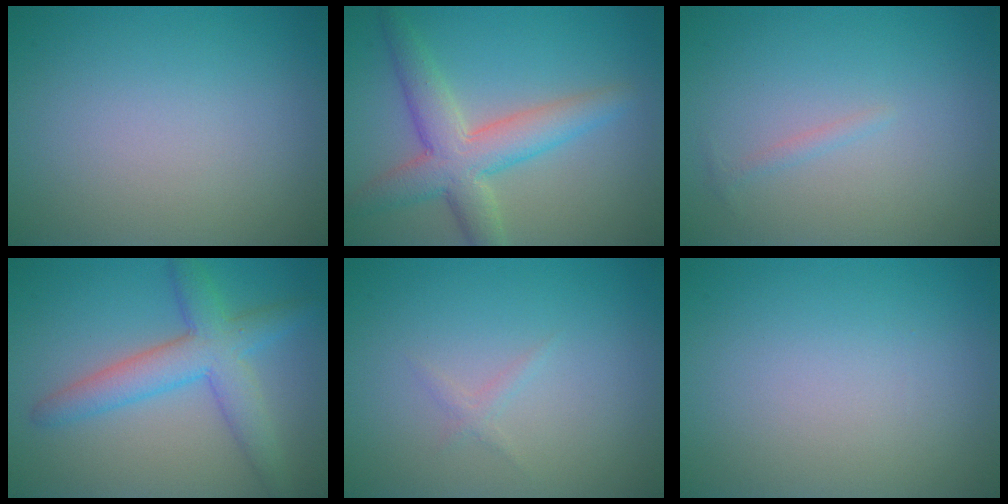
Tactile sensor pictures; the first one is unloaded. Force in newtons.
{"total": 5.6, "press": 5.6, "slide": 0.2}
{"total": 0.7, "press": 0.7, "slide": 0.1}
{"total": 5.2, "press": 5.2, "slide": 0.3}
{"total": 0.8, "press": 0.8, "slide": 0.1}
{"total": 0.0}